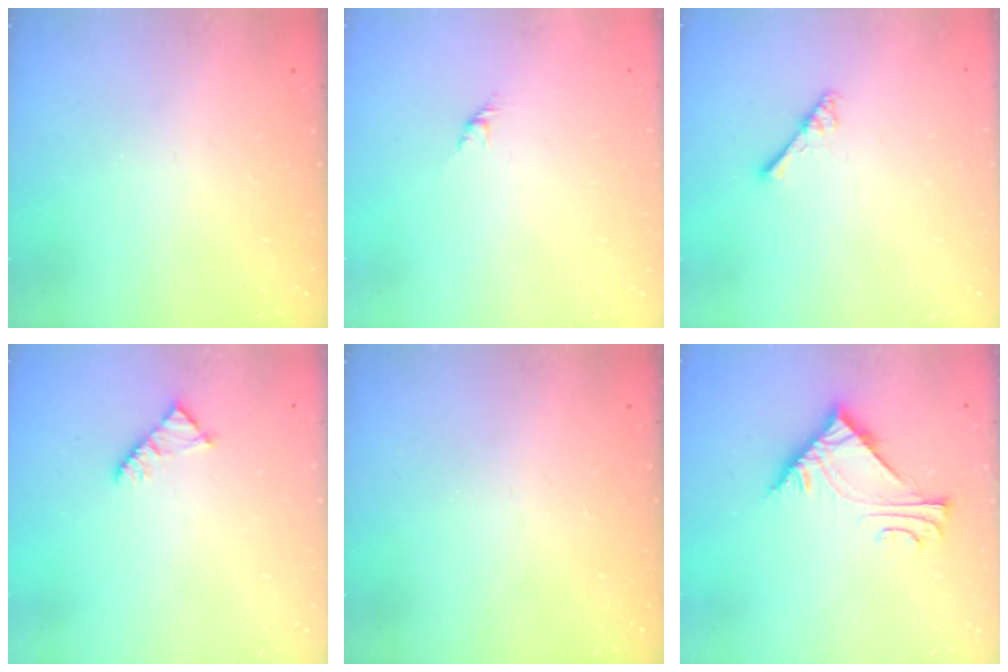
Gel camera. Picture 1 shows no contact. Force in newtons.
{"total": 1.6, "press": 1.5, "slide": 0.7}
{"total": 2.4, "press": 2.4, "slide": 0.4}
{"total": 2.3, "press": 2.3, "slide": 0.4}
{"total": 0.0}
{"total": 7.0, "press": 7.0, "slide": 0.2}